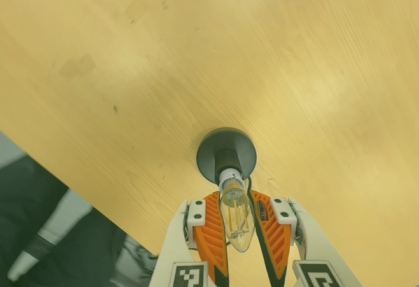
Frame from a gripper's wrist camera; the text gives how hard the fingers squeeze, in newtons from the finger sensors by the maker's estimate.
{"total": 14.7, "left": 14.1, "right": 15.4}